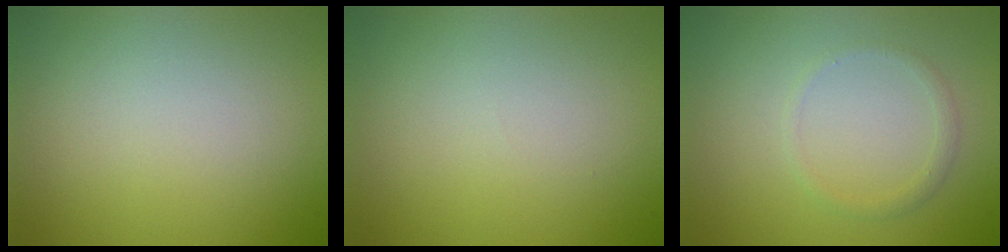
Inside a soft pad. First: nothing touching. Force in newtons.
{"total": 0.0}
{"total": 0.9, "press": 0.9, "slide": 0.1}